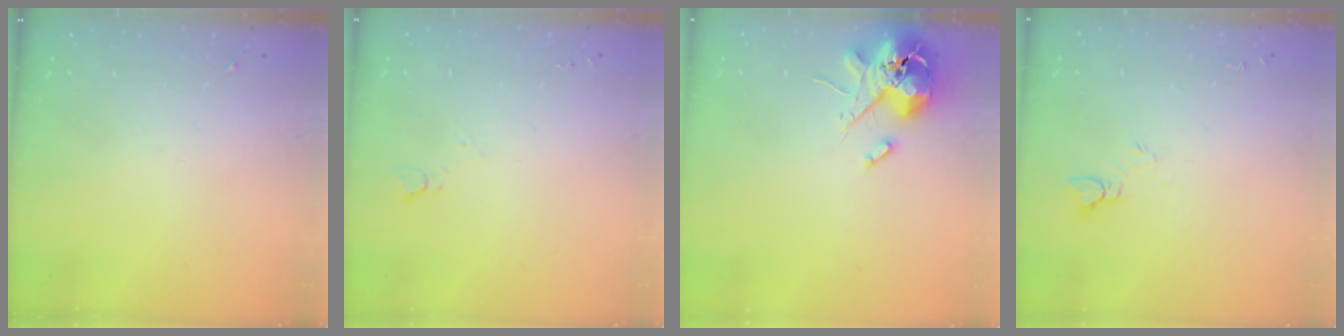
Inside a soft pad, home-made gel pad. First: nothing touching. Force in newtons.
{"total": 4.1, "press": 4.0, "slide": 0.6}
{"total": 13.0, "press": 12.8, "slide": 2.1}
{"total": 6.0, "press": 6.0, "slide": 0.4}